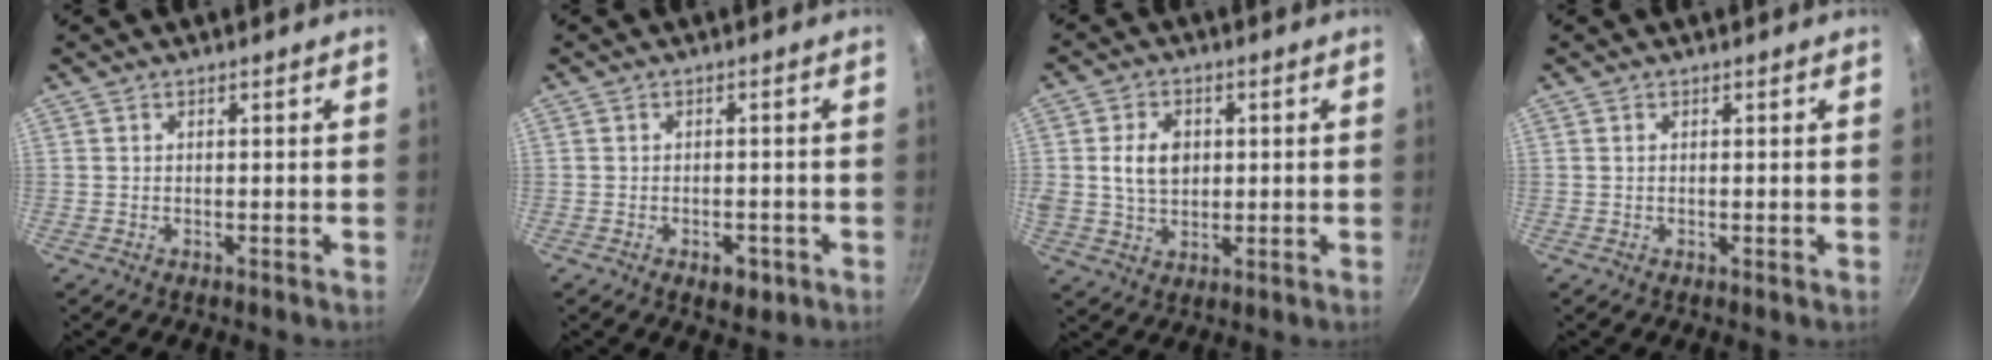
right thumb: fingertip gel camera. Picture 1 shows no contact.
{"total": 3.8, "force": [-1.8, 2.3, 2.4], "torque": [-0.020, 0.014, -0.015]}
{"total": 7.7, "force": [1.1, 5.7, 5.0], "torque": [-0.073, -0.001, 0.019]}
{"total": 0.0}